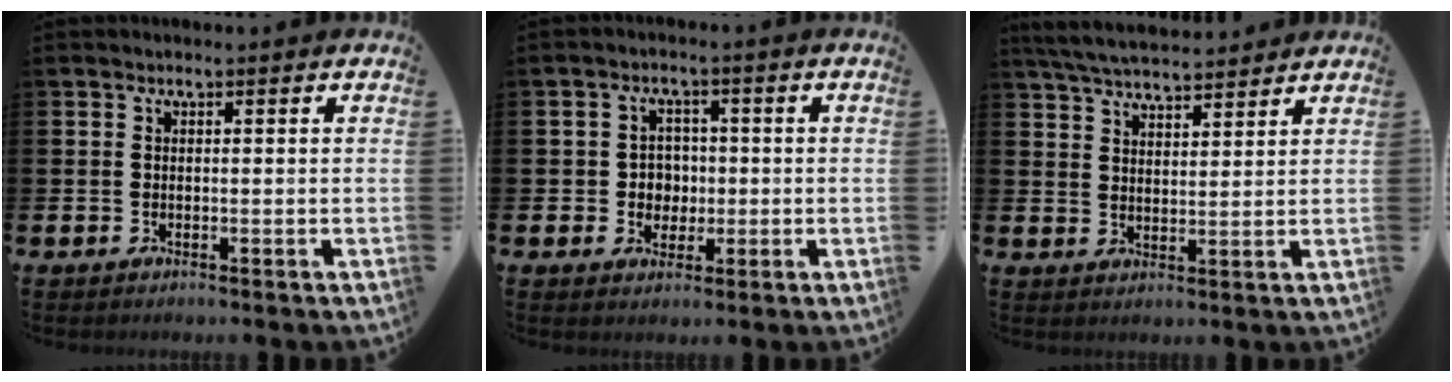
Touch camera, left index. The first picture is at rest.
{"total": 3.3, "force": [0.1, 3.2, 0.9], "torque": [-0.008, 0.000, -0.009]}
{"total": 5.5, "force": [5.3, 0.6, 1.0], "torque": [-0.038, -0.025, 0.097]}